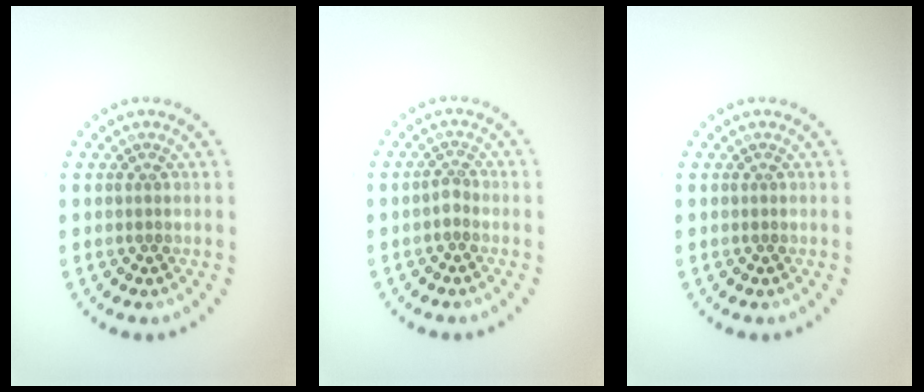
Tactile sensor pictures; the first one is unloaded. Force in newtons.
{"total": 1.0, "press": 0.7, "slide": 0.8}
{"total": 0.0}